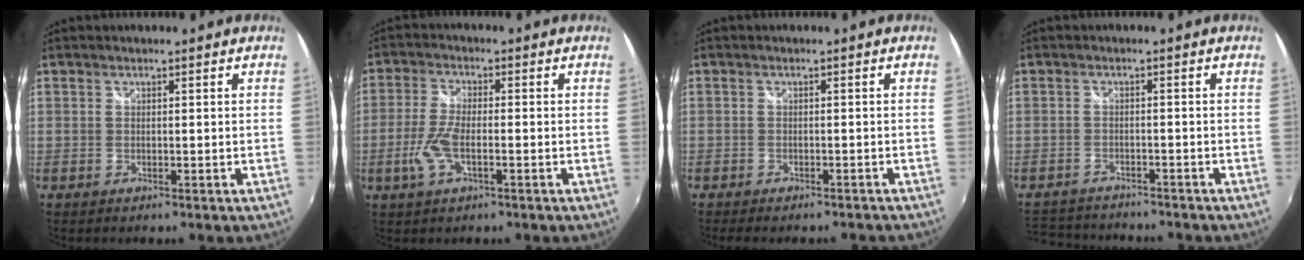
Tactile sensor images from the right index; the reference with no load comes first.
{"total": 7.0, "force": [-2.0, 2.5, 6.2], "torque": [-0.139, -0.002, -0.042]}
{"total": 7.3, "force": [-6.4, 1.7, 3.1], "torque": [-0.068, -0.018, -0.086]}
{"total": 8.1, "force": [-7.2, 3.0, 1.9], "torque": [-0.064, 0.009, -0.117]}